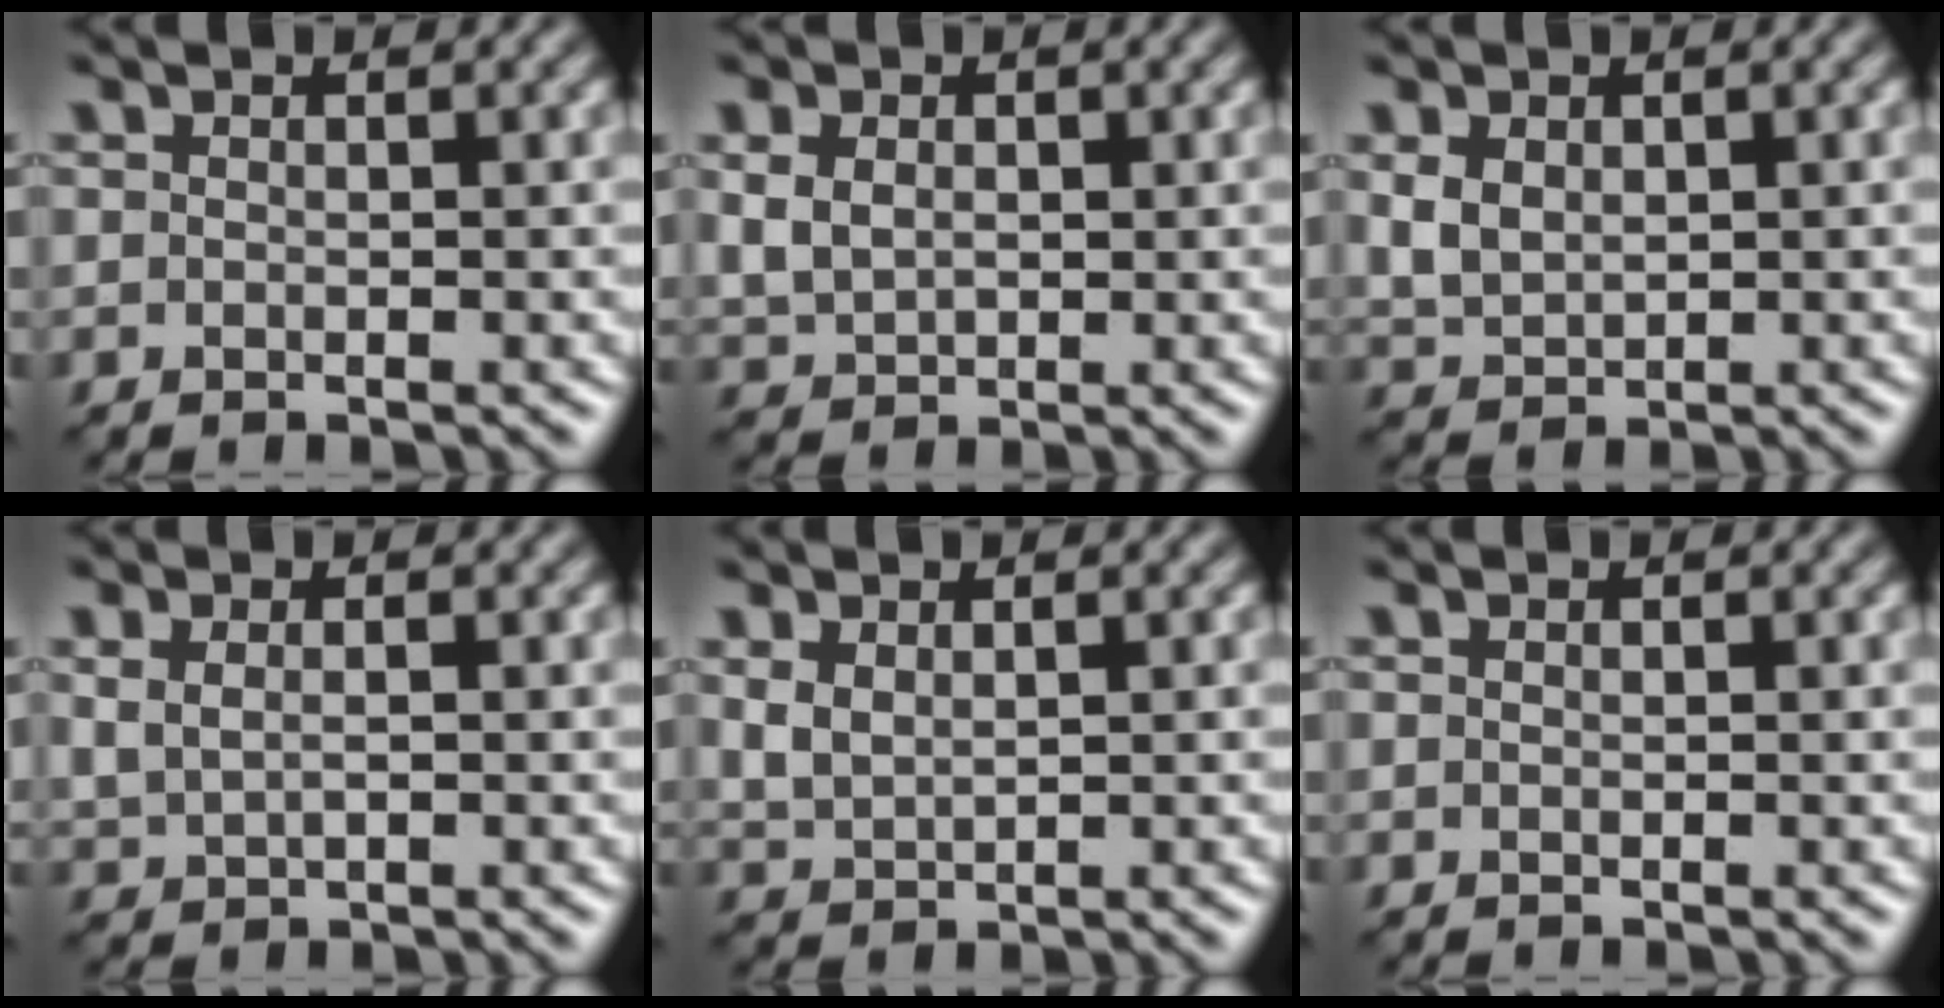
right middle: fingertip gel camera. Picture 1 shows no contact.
{"total": 3.0, "force": [0.6, 2.3, 1.8], "torque": [-0.043, -0.001, 0.014]}
{"total": 2.6, "force": [0.6, 1.9, 1.7], "torque": [-0.039, -0.001, 0.018]}
{"total": 1.9, "force": [0.5, 1.2, 1.4], "torque": [-0.036, -0.004, 0.019]}
{"total": 1.9, "force": [0.8, 1.2, 1.4], "torque": [-0.037, -0.003, 0.022]}
{"total": 0.0}